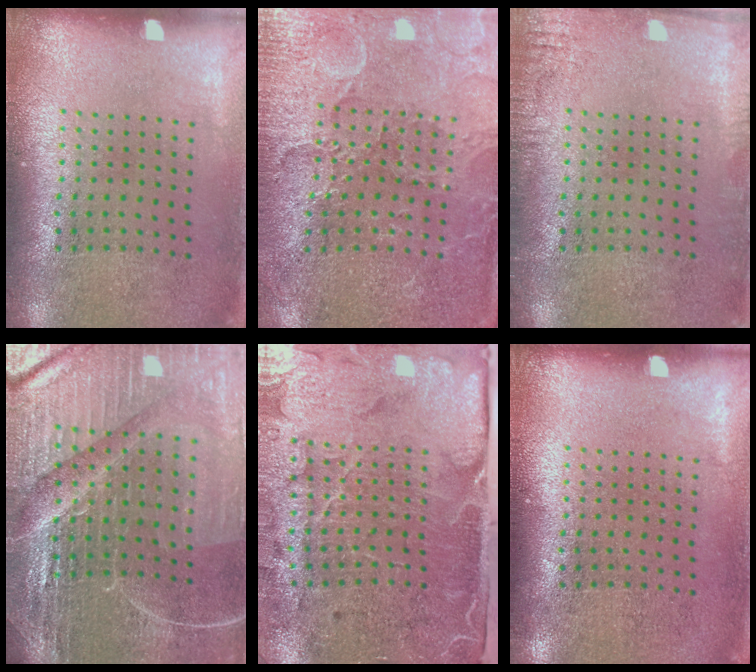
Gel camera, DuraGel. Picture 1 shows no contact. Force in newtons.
{"total": 3.4, "press": 3.3, "slide": 1.0}
{"total": 1.7, "press": 1.7, "slide": 0.2}
{"total": 5.3, "press": 4.9, "slide": 1.9}
{"total": 5.0, "press": 4.0, "slide": 3.1}
{"total": 0.0}